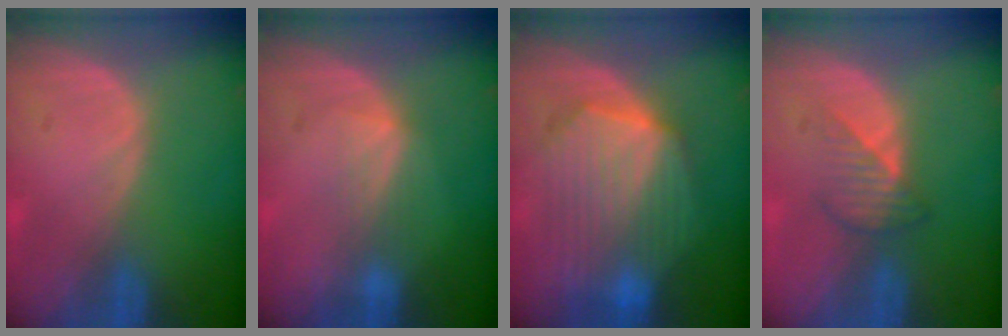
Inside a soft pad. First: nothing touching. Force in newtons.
{"total": 2.7, "press": 2.7, "slide": 0.4}
{"total": 10.7, "press": 10.7, "slide": 0.7}
{"total": 3.5, "press": 3.2, "slide": 1.4}